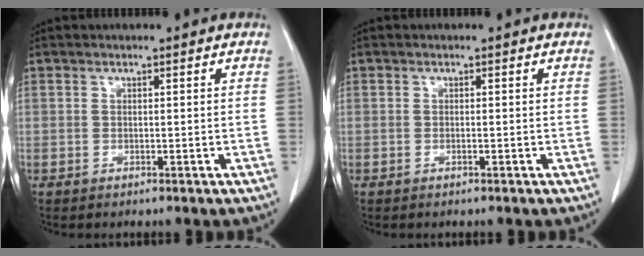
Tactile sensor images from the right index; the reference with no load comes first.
{"total": 0.0}